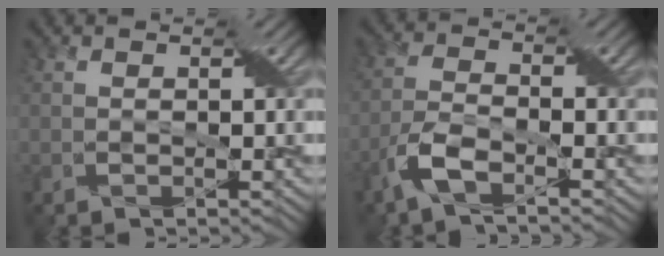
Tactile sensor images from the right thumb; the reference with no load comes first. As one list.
[{"total": 5.0, "force": [-3.1, 1.5, 3.6], "torque": [-0.086, -0.003, -0.072]}]